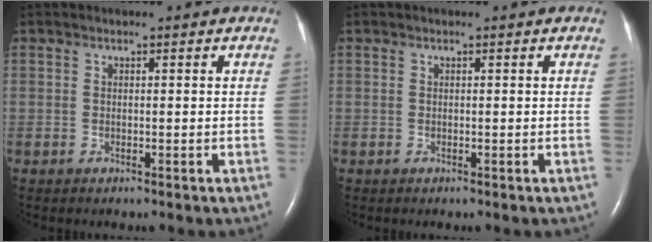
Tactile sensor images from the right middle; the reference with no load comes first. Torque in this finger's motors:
{"motor_torque": [0.00, 0.00, 0.00, 0.00]}